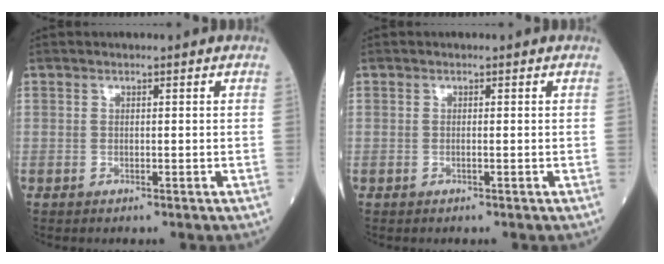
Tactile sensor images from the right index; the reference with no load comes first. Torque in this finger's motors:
{"motor_torque": [0.06, 0.01, 0.07, -0.01]}